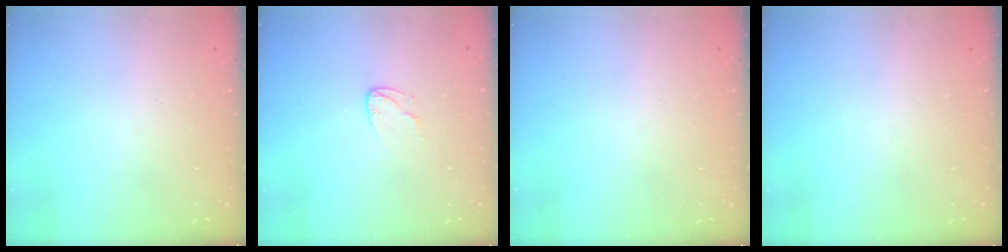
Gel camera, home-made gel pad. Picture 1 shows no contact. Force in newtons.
{"total": 4.3, "press": 4.2, "slide": 0.5}
{"total": 0.0}
{"total": 0.0}